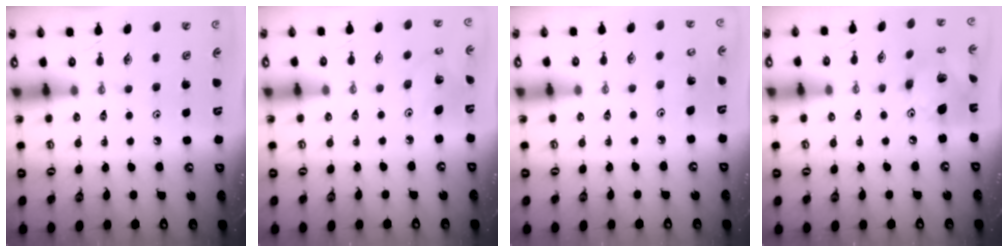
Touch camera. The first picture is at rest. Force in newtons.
{"total": 2.8, "press": 2.8, "slide": 0.2}
{"total": 2.8, "press": 2.7, "slide": 0.5}
{"total": 13.5, "press": 13.5, "slide": 0.9}